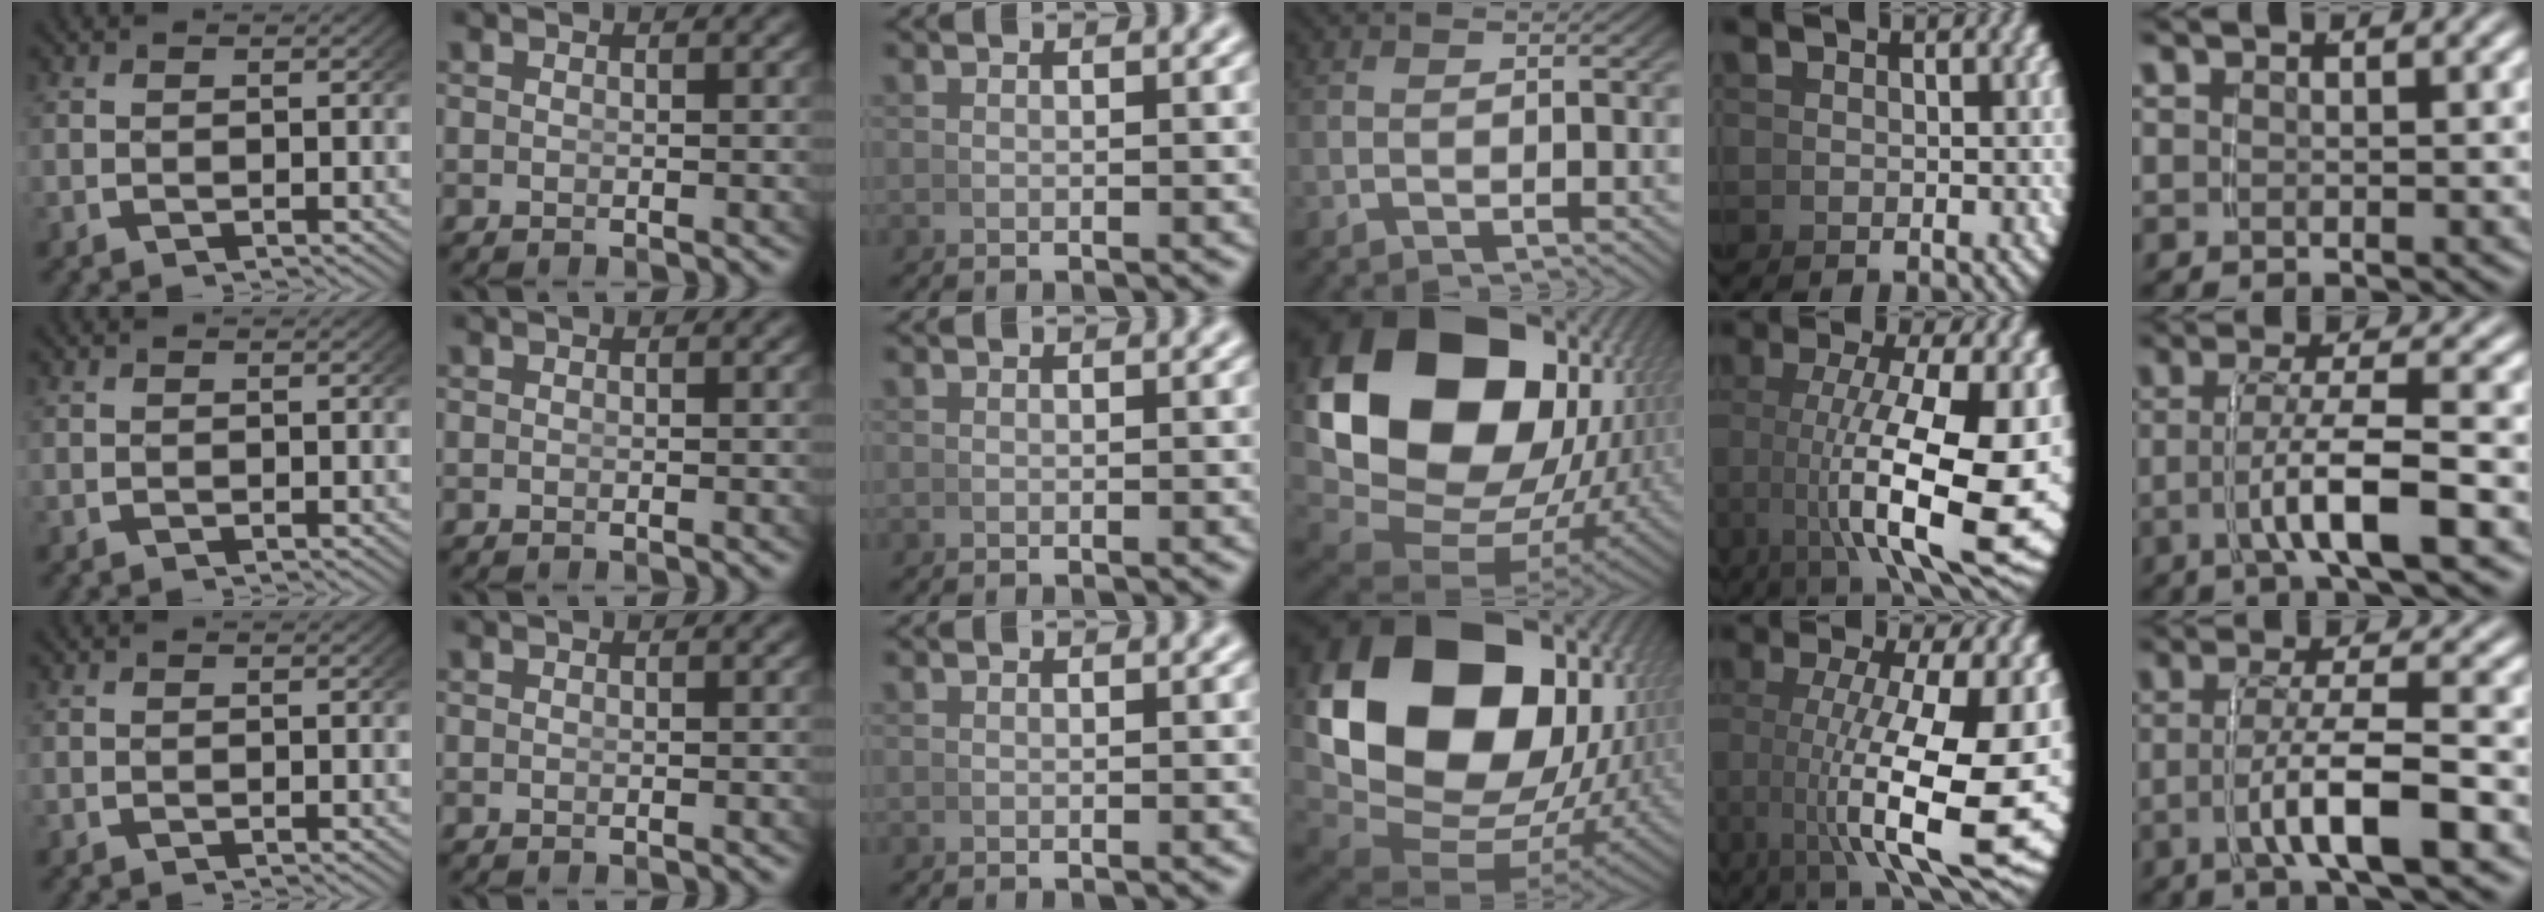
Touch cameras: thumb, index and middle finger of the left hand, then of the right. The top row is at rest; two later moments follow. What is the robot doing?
{"motion": "grasp_and_lifting", "object": "photo album"}